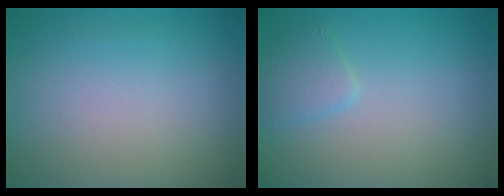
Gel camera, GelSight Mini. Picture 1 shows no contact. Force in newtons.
{"total": 1.6, "press": 1.6, "slide": 0.1}